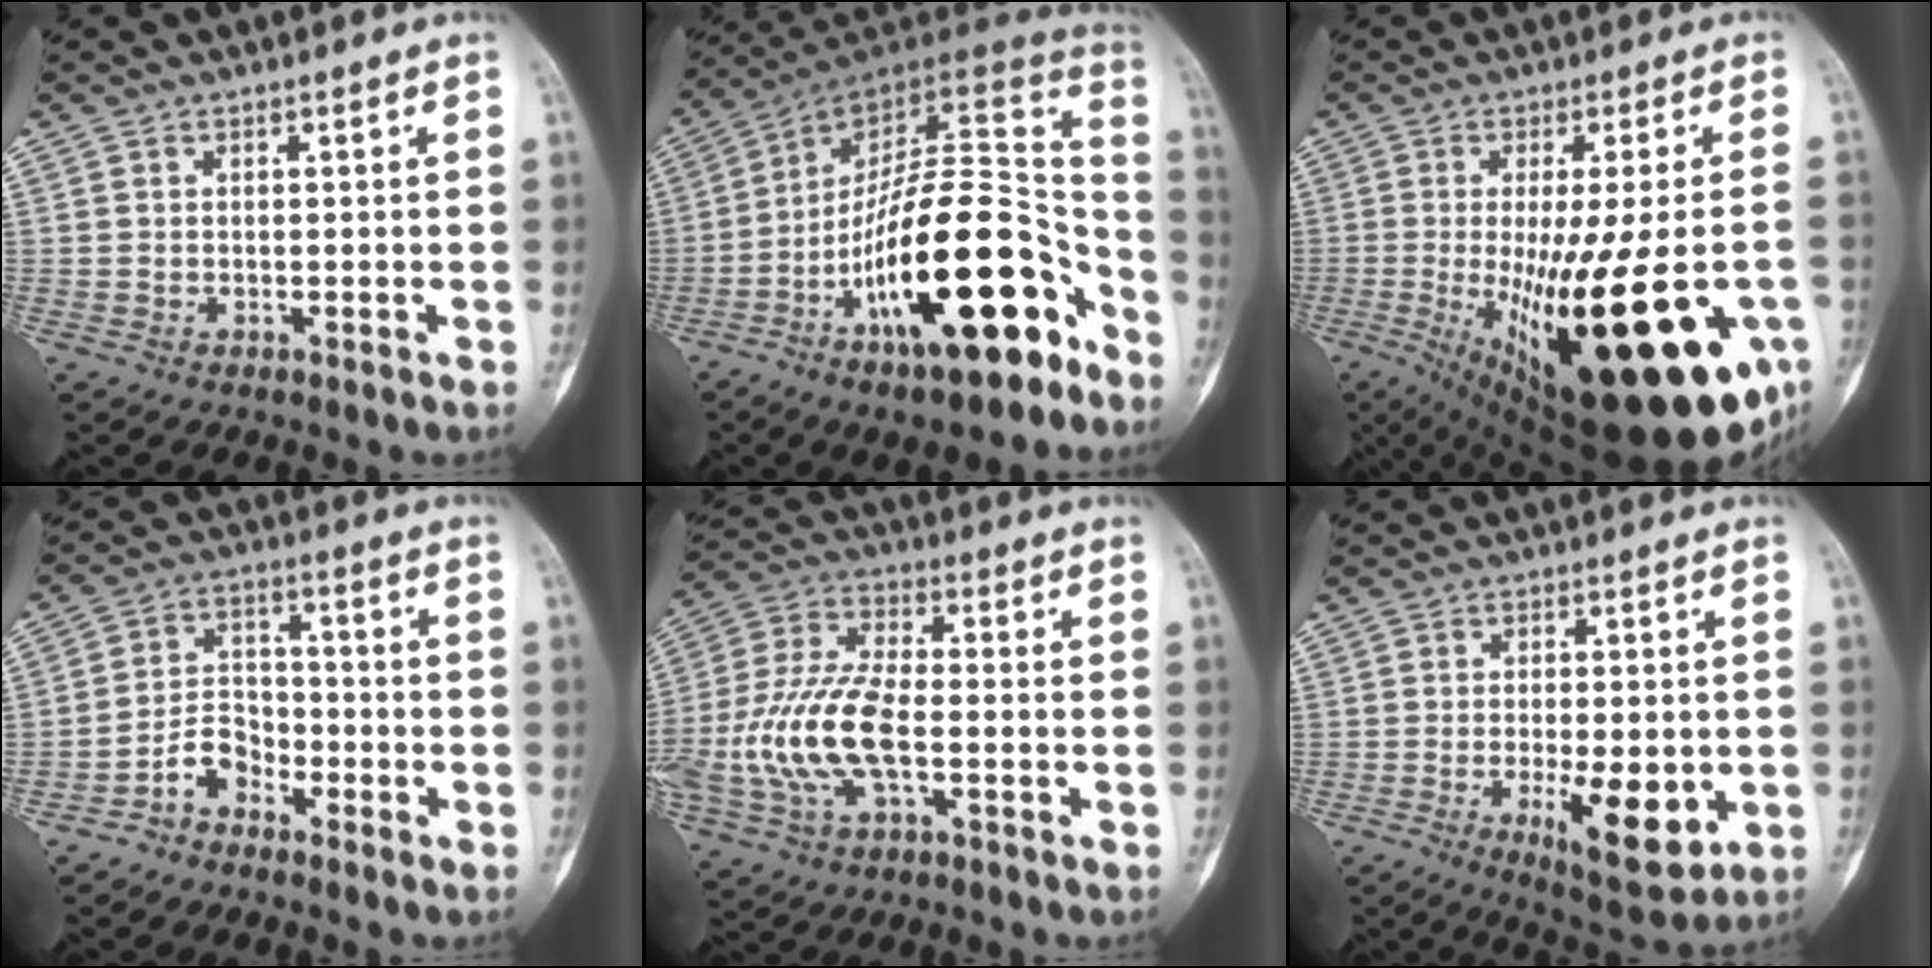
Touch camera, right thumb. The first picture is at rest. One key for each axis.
{"total": 26.3, "fx": -12.7, "fy": 9.6, "fz": 21.0, "tx": -0.287, "ty": 0.085, "tz": -0.203}
{"total": 31.0, "fx": -8.4, "fy": 9.5, "fz": 28.3, "tx": -0.369, "ty": -0.034, "tz": -0.101}
{"total": 5.8, "fx": -3.9, "fy": 3.7, "fz": 2.1, "tx": -0.025, "ty": 0.043, "tz": -0.084}
{"total": 17.3, "fx": -4.0, "fy": 8.0, "fz": 14.8, "tx": -0.330, "ty": 0.026, "tz": -0.074}
{"total": 11.4, "fx": -2.8, "fy": 4.3, "fz": 10.2, "tx": -0.141, "ty": -0.017, "tz": -0.033}